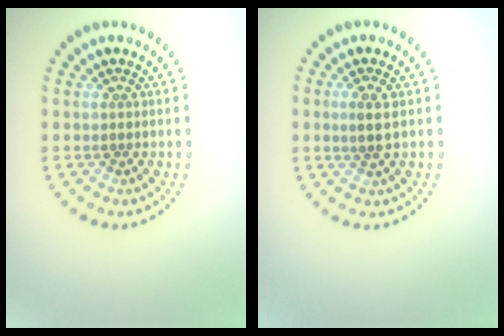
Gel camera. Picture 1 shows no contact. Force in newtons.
{"total": 1.9, "press": 1.7, "slide": 0.7}